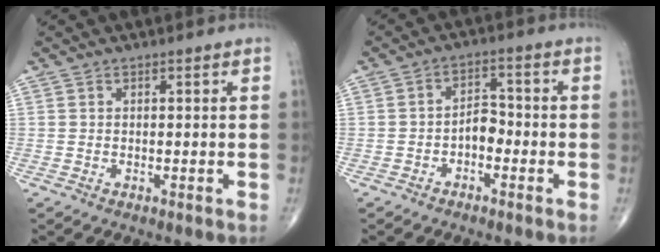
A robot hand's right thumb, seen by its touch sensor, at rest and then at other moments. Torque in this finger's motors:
{"motor_torque": [0.76, 0.64, 0.54, -0.28, 0.01]}